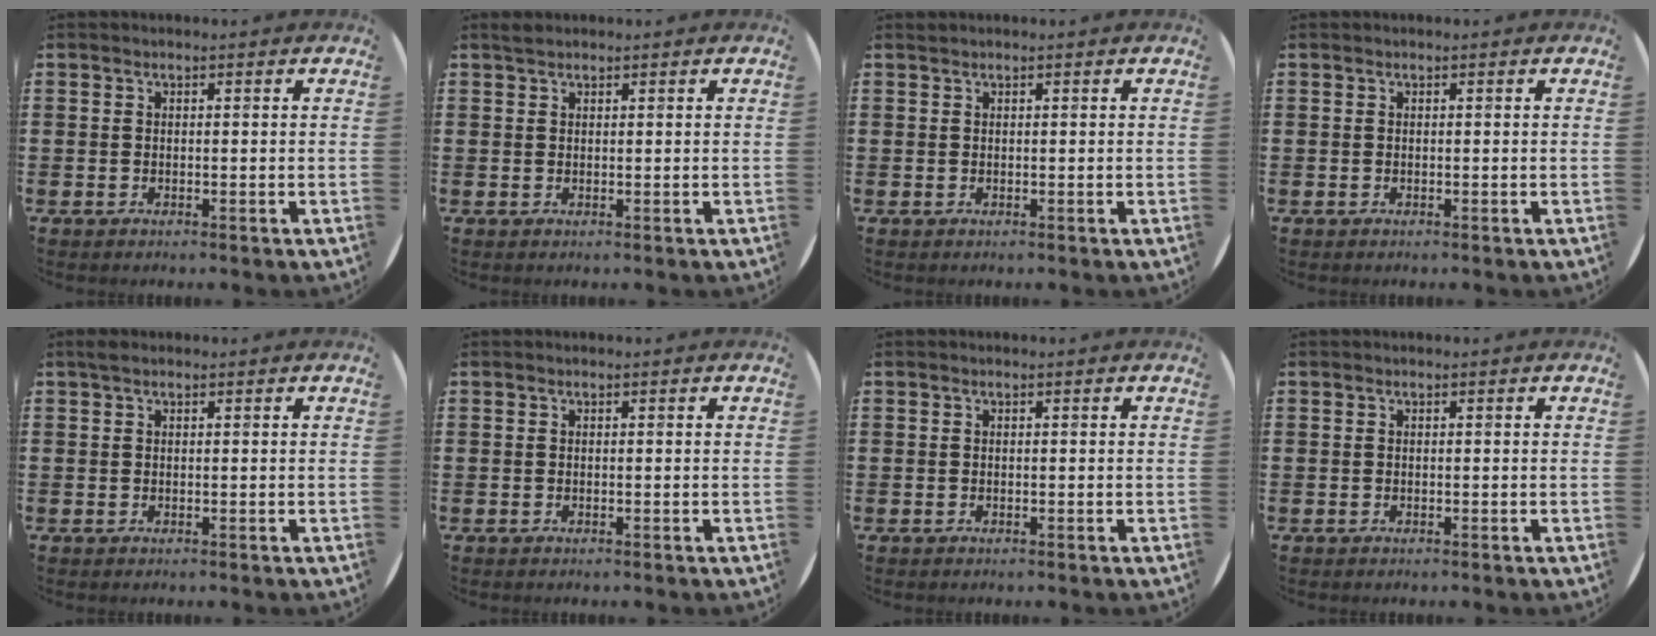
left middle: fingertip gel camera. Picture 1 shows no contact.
{"total": 0.9, "force": [0.9, 0.3, 0.2], "torque": [-0.004, 0.002, 0.016]}
{"total": 0.0}
{"total": 0.0}
{"total": 0.7, "force": [0.5, 0.3, 0.4], "torque": [-0.008, 0.005, 0.008]}
{"total": 0.0}
{"total": 0.0}
{"total": 0.0}